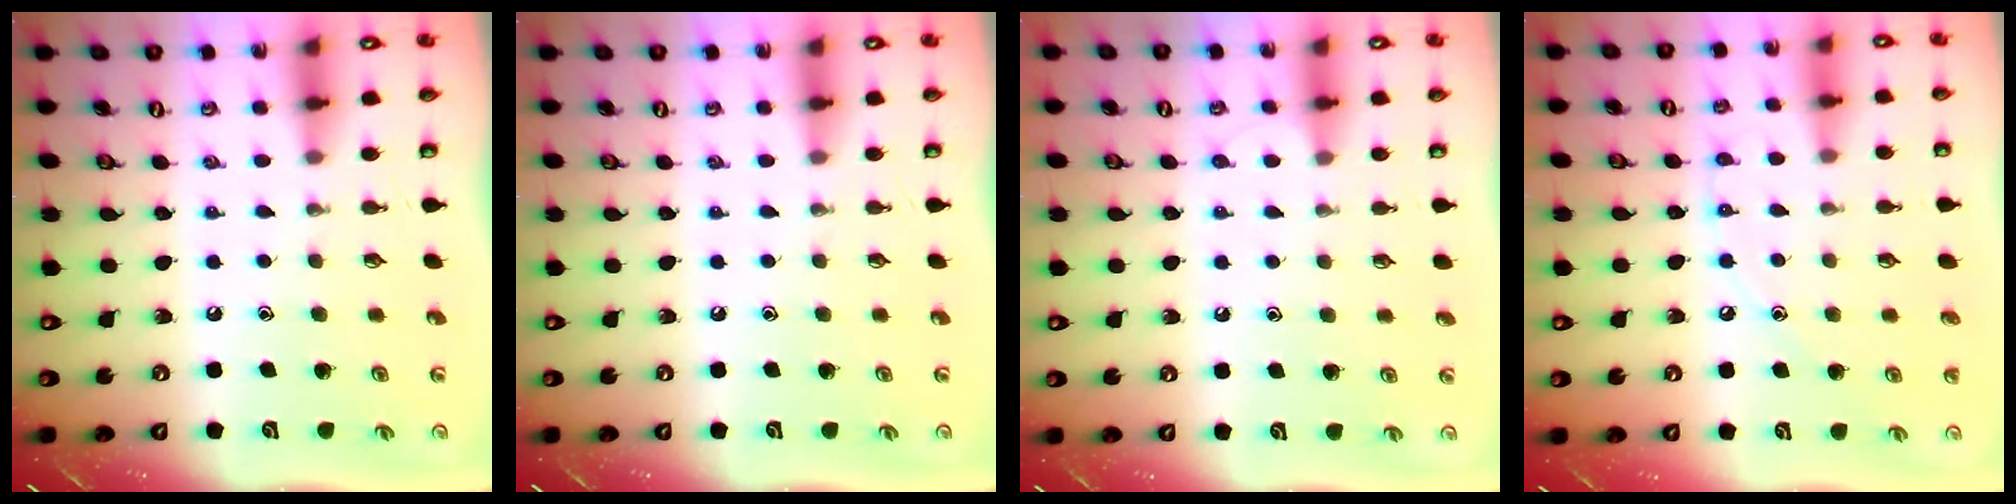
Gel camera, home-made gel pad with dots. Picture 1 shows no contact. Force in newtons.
{"total": 0.0}
{"total": 4.1, "press": 4.1, "slide": 0.4}
{"total": 6.7, "press": 6.7, "slide": 0.7}